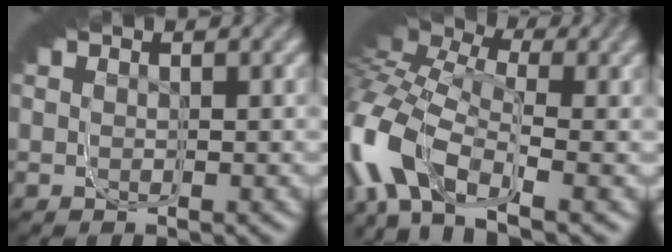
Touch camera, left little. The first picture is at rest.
{"total": 4.7, "force": [-1.1, 2.4, 3.9], "torque": [-0.041, 0.018, -0.037]}